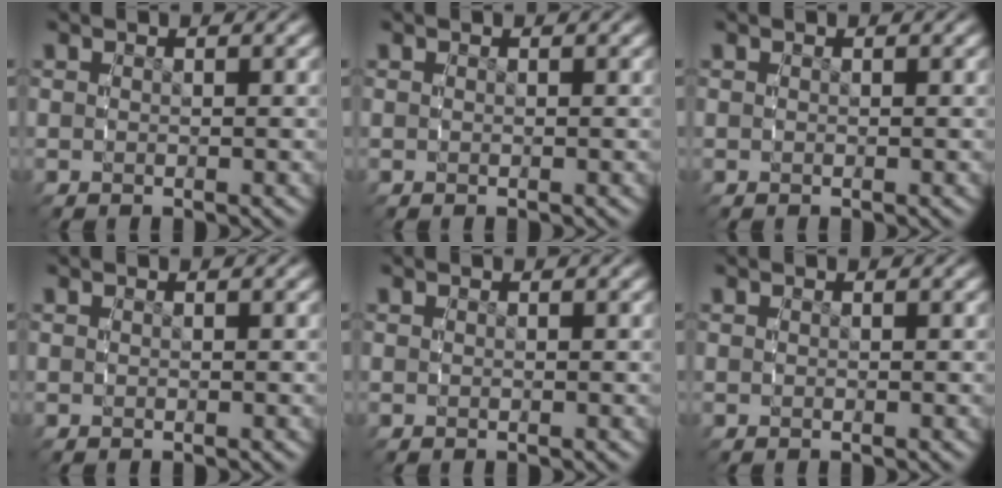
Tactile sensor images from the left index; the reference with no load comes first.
{"total": 0.0}
{"total": 0.0}
{"total": 0.0}
{"total": 0.0}
{"total": 0.0}